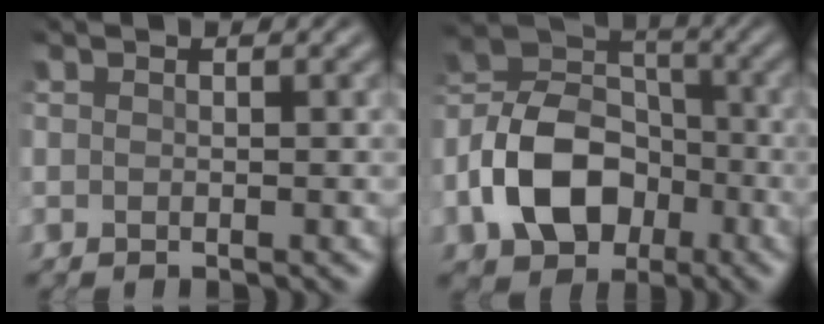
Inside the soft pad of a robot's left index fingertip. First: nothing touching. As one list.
[{"total": 9.4, "force": [-3.4, 6.6, 5.8], "torque": [-0.119, 0.004, -0.069]}]